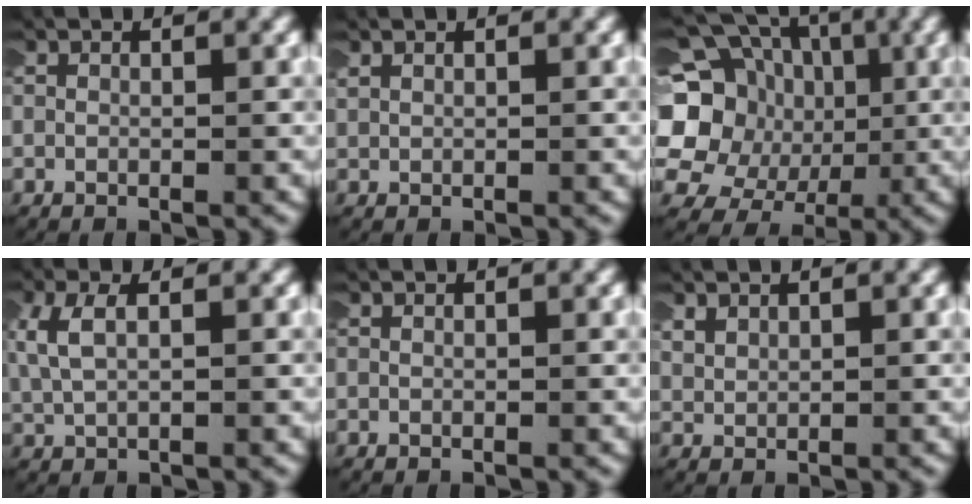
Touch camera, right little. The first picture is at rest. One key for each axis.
{"total": 0.7, "fx": 0.5, "fy": 0.3, "fz": 0.3, "tx": -0.008, "ty": -0.001, "tz": 0.013}
{"total": 14.9, "fx": 1.9, "fy": 12.9, "fz": 7.1, "tx": -0.172, "ty": -0.016, "tz": 0.021}
{"total": 2.6, "fx": 1.0, "fy": 1.2, "fz": 2.0, "tx": -0.052, "ty": 0.008, "tz": 0.022}
{"total": 0.0}
{"total": 1.2, "fx": 0.9, "fy": 0.6, "fz": 0.6, "tx": -0.021, "ty": -0.004, "tz": 0.025}